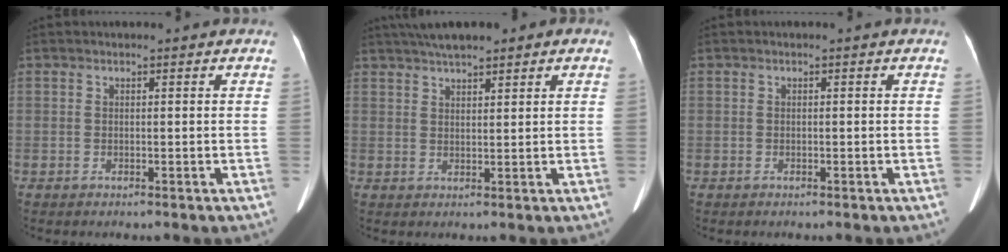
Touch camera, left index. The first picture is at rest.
{"total": 7.0, "force": [5.3, 1.7, 4.3], "torque": [-0.069, 0.027, 0.087]}
{"total": 0.0}